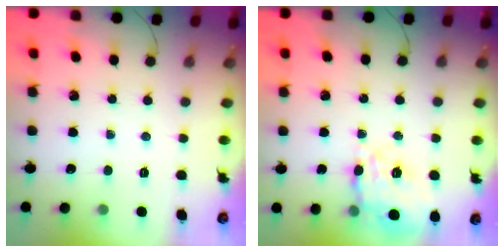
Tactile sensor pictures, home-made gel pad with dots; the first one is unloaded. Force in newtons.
{"total": 14.6, "press": 14.5, "slide": 2.1}